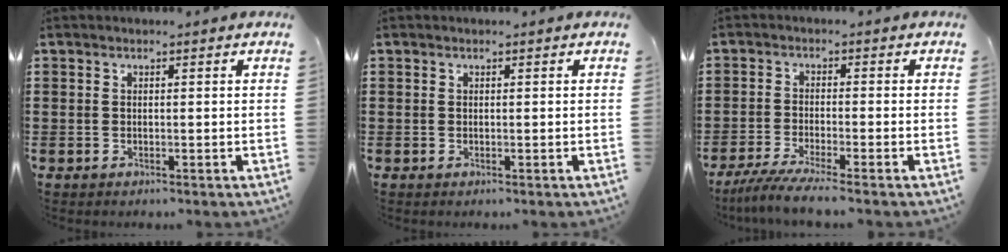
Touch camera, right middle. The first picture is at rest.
{"total": 0.0}
{"total": 4.0, "force": [-3.4, -0.4, 2.0], "torque": [-0.054, -0.018, -0.071]}